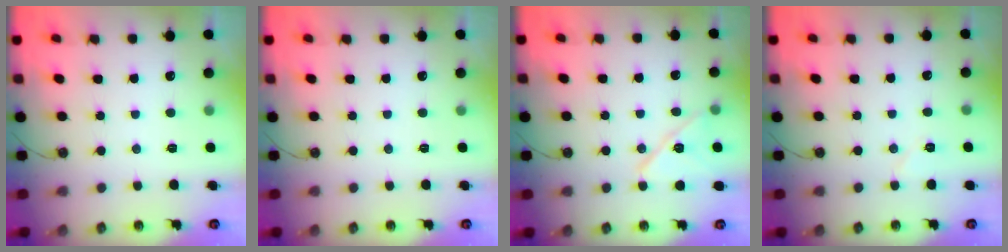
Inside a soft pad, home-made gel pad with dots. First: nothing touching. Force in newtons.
{"total": 0.0}
{"total": 12.7, "press": 9.2, "slide": 8.8}
{"total": 4.1, "press": 3.7, "slide": 1.8}